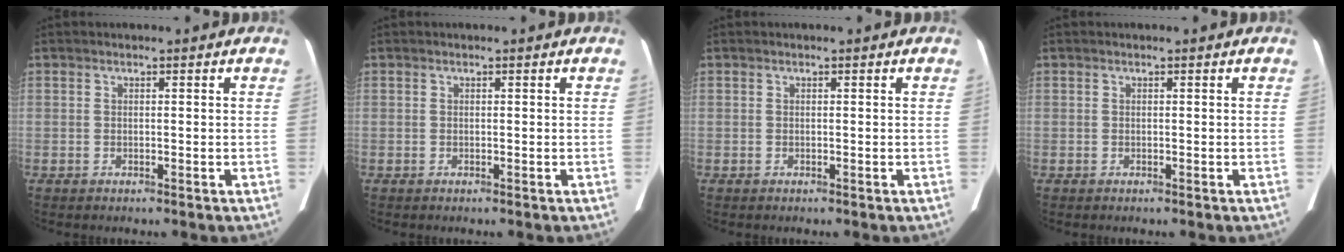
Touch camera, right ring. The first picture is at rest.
{"total": 0.0}
{"total": 0.0}
{"total": 0.0}